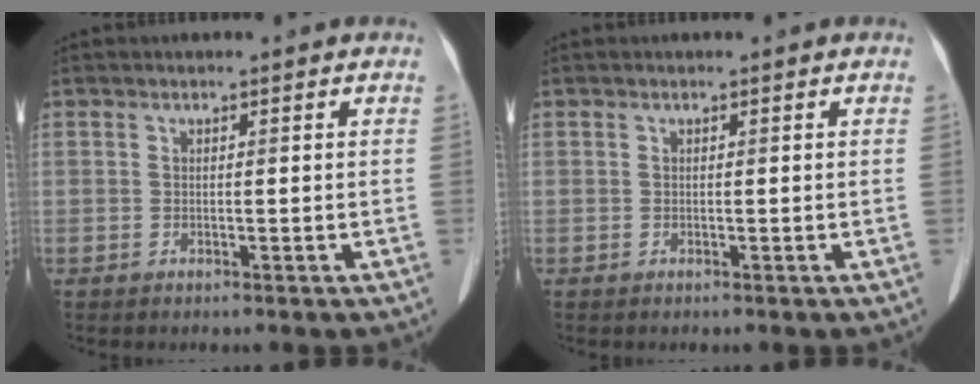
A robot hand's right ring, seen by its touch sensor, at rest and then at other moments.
{"total": 0.0}